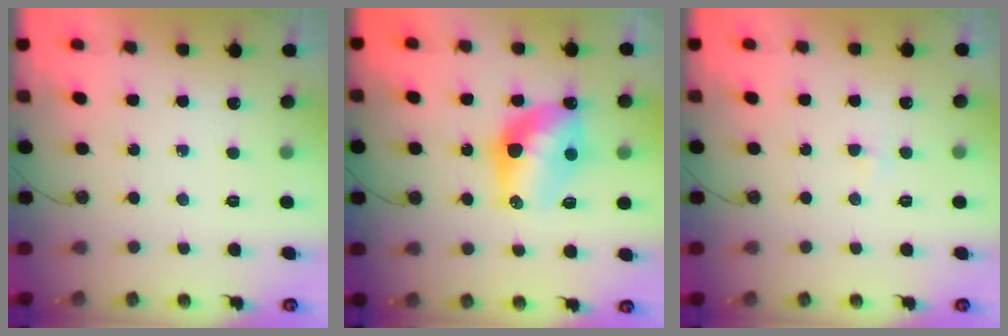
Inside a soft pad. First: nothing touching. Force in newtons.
{"total": 12.1, "press": 12.1, "slide": 0.9}
{"total": 2.1, "press": 2.1, "slide": 0.4}